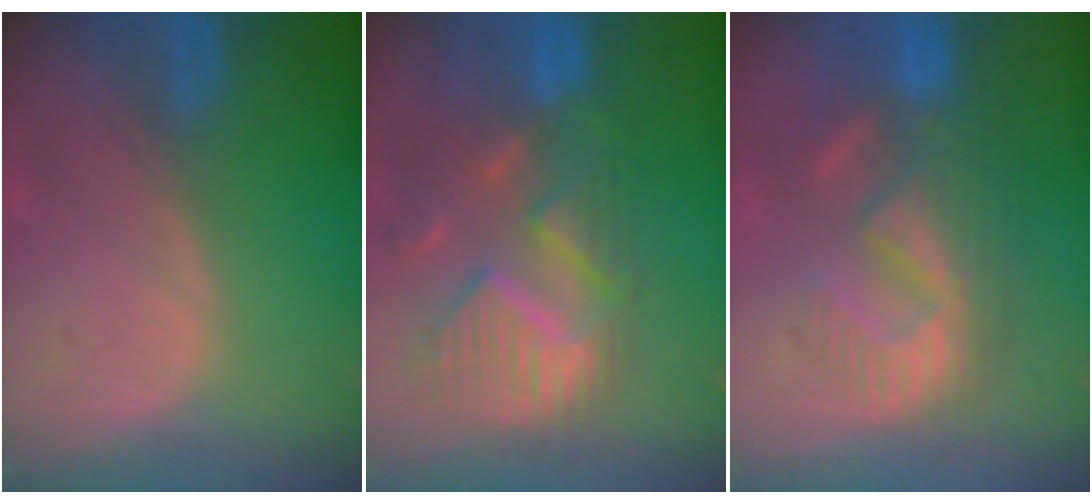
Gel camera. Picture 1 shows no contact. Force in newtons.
{"total": 11.8, "press": 10.4, "slide": 5.5}
{"total": 10.1, "press": 9.4, "slide": 3.5}